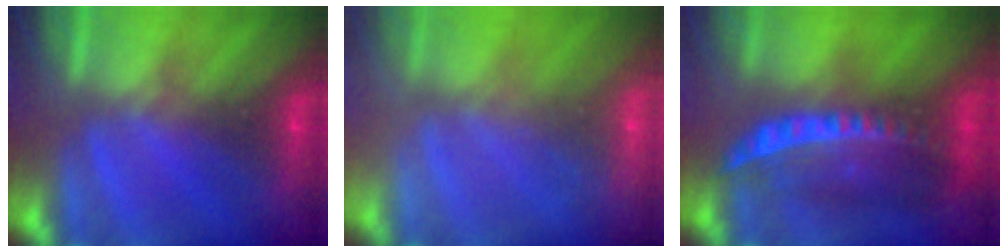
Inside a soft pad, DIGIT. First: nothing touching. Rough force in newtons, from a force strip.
{"total": 2.6}
{"total": 5.8}